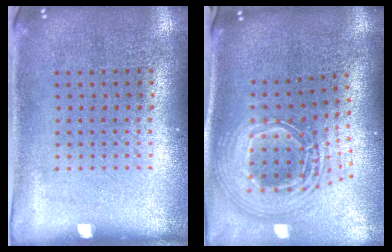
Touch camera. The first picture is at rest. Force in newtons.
{"total": 2.8, "press": 1.9, "slide": 2.0}